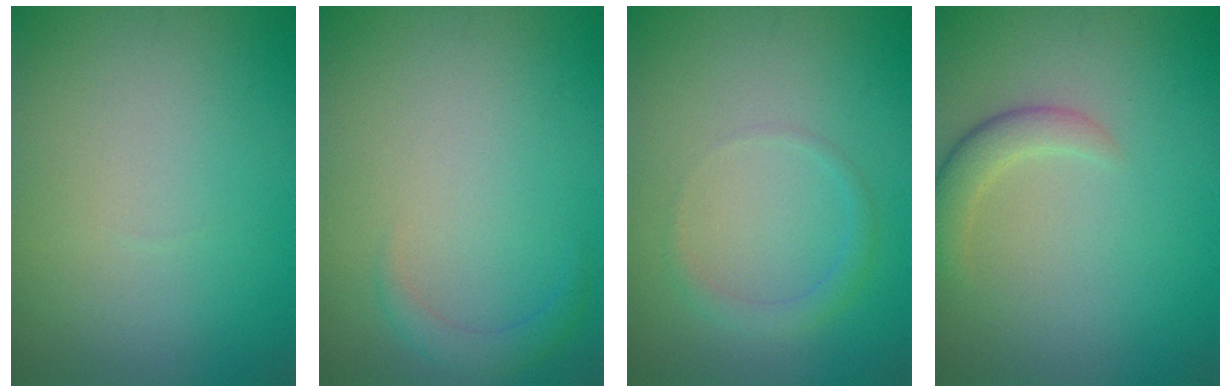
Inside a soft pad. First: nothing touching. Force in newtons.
{"total": 1.5, "press": 1.5, "slide": 0.1}
{"total": 1.4, "press": 1.4, "slide": 0.1}
{"total": 2.1, "press": 2.1, "slide": 0.1}